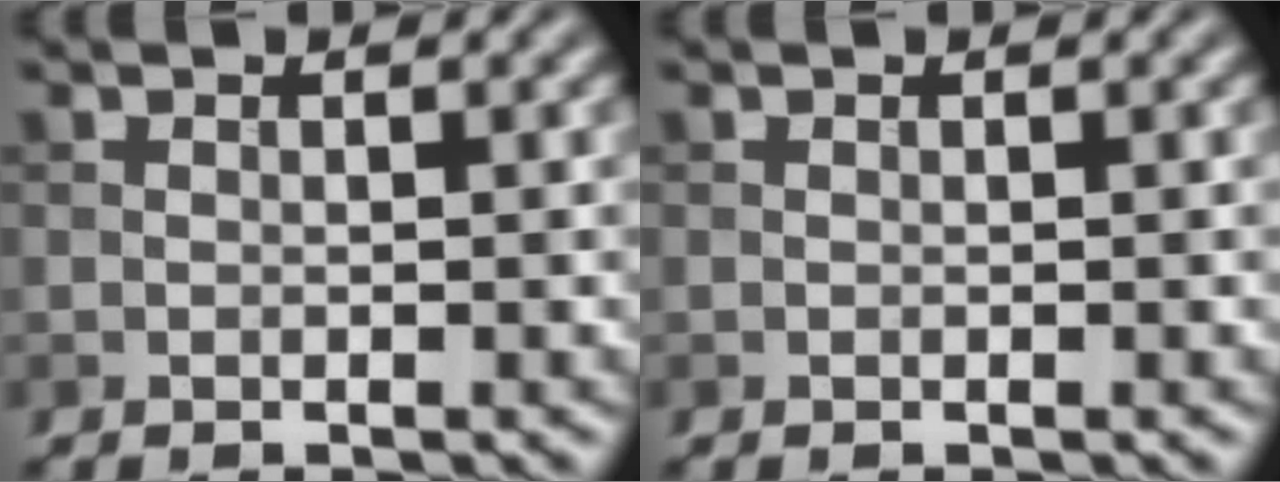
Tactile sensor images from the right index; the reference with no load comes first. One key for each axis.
{"total": 0.0}